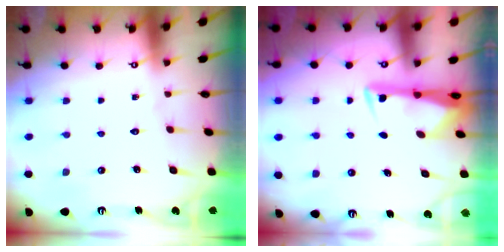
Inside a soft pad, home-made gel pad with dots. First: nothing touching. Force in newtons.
{"total": 3.4, "press": 3.3, "slide": 0.9}